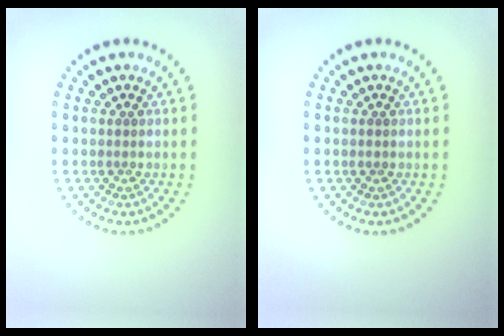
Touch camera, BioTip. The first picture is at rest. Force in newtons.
{"total": 0.5, "press": 0.5, "slide": 0.1}